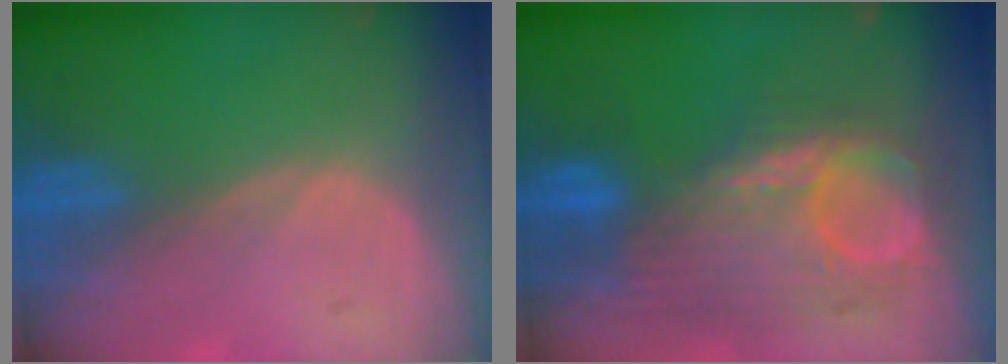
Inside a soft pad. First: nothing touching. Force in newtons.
{"total": 10.6, "press": 10.1, "slide": 3.2}